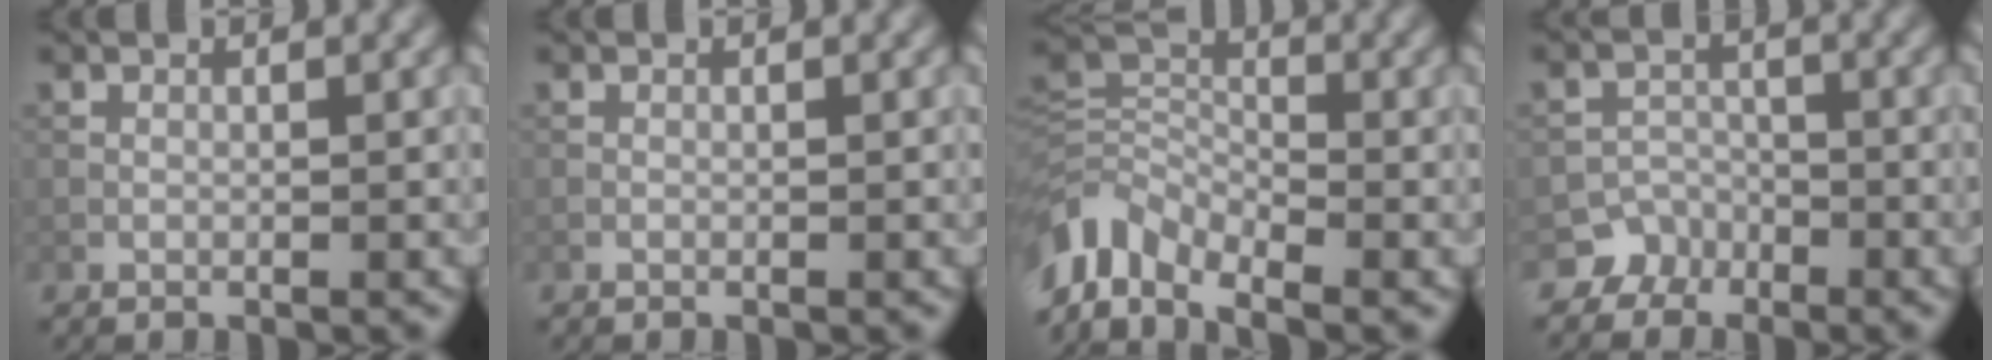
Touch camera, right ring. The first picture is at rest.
{"total": 0.0}
{"total": 6.8, "force": [-4.6, 3.7, 3.4], "torque": [-0.069, -0.002, -0.106]}
{"total": 3.7, "force": [-2.7, 2.5, -0.3], "torque": [0.042, 0.008, -0.046]}